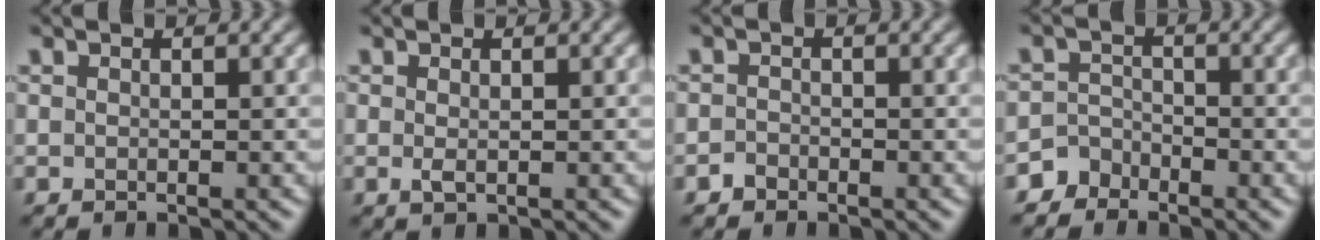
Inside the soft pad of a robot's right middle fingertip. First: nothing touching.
{"total": 0.9, "force": [0.0, 0.3, 0.8], "torque": [-0.018, 0.000, 0.001]}
{"total": 0.9, "force": [-0.7, 0.5, 0.2], "torque": [-0.002, 0.004, -0.014]}
{"total": 2.5, "force": [-2.1, 1.3, -0.1], "torque": [0.017, 0.011, -0.042]}